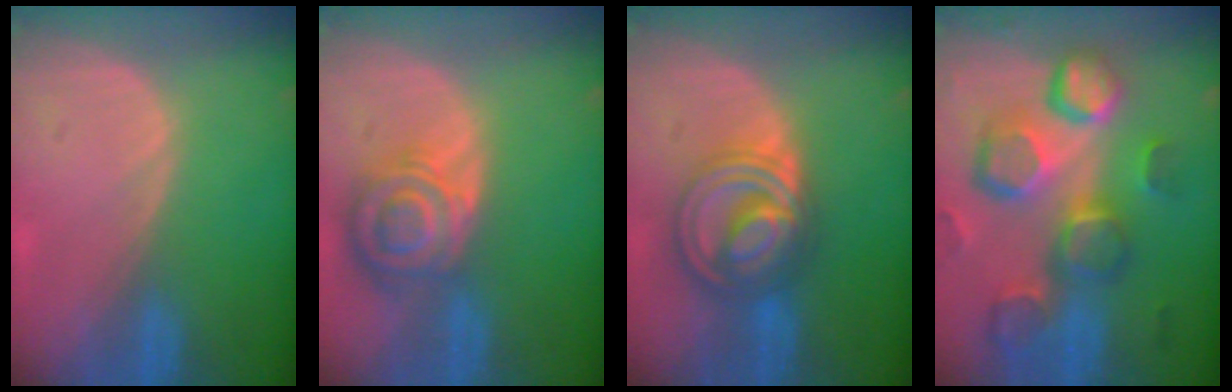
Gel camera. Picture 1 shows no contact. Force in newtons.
{"total": 8.3, "press": 7.2, "slide": 4.1}
{"total": 8.7, "press": 8.7, "slide": 0.6}
{"total": 13.0, "press": 11.4, "slide": 6.3}